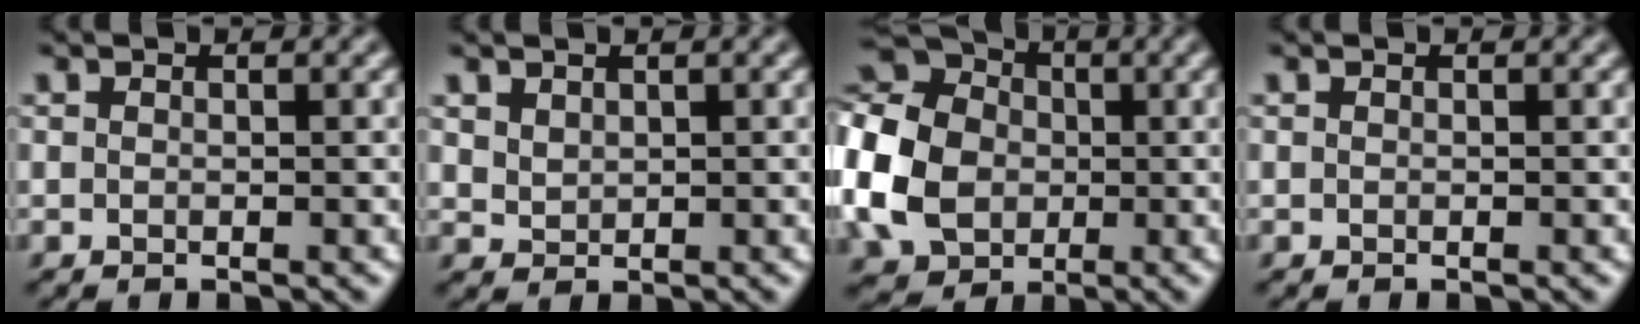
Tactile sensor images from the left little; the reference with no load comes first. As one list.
[{"total": 1.1, "force": [0.7, 0.7, 0.4], "torque": [-0.012, -0.004, 0.019]}, {"total": 10.4, "force": [-1.9, 8.4, 5.8], "torque": [-0.156, 0.006, -0.056]}, {"total": 0.0}]